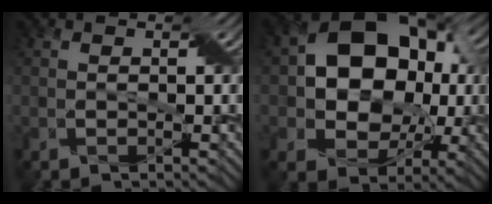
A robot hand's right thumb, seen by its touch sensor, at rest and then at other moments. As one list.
[{"total": 14.5, "force": [1.1, 10.9, 9.4], "torque": [-0.136, 0.011, 0.019]}]